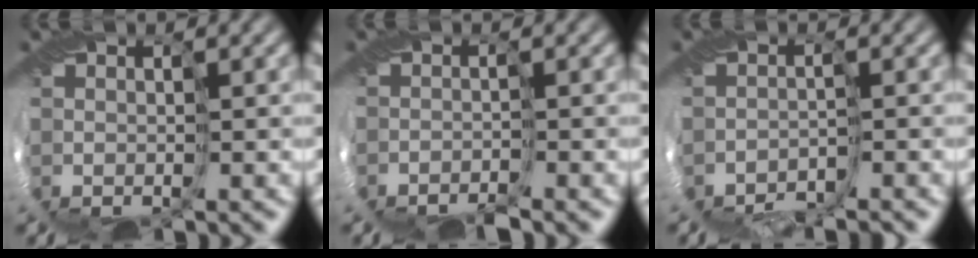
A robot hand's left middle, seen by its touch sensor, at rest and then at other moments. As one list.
[{"total": 2.3, "force": [-2.3, -0.1, 0.1], "torque": [0.012, -0.001, -0.045]}, {"total": 3.1, "force": [-3.1, -0.1, -0.2], "torque": [0.007, -0.006, -0.058]}]